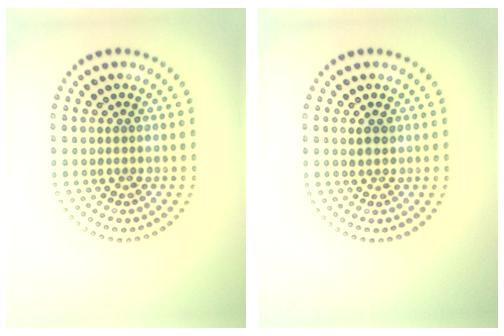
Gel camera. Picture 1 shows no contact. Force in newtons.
{"total": 1.2, "press": 1.1, "slide": 0.5}